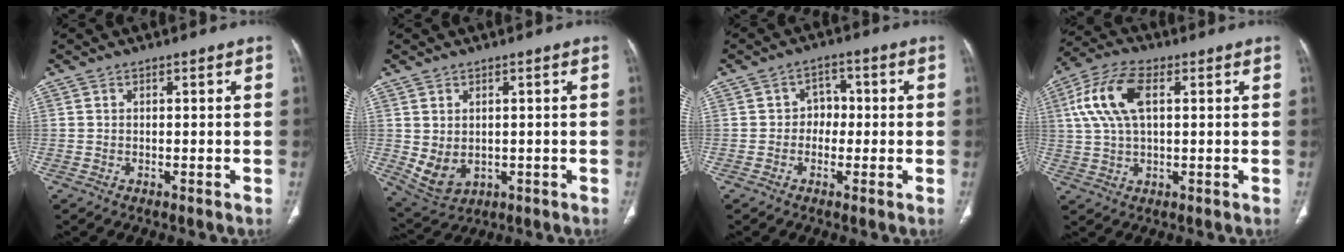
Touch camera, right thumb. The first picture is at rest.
{"total": 6.2, "force": [-0.2, 4.4, 4.4], "torque": [-0.079, -0.006, 0.021]}
{"total": 3.7, "force": [-0.4, 3.2, 1.9], "torque": [0.001, 0.013, -0.017]}
{"total": 11.2, "force": [2.8, 5.6, 9.3], "torque": [-0.205, 0.019, 0.054]}